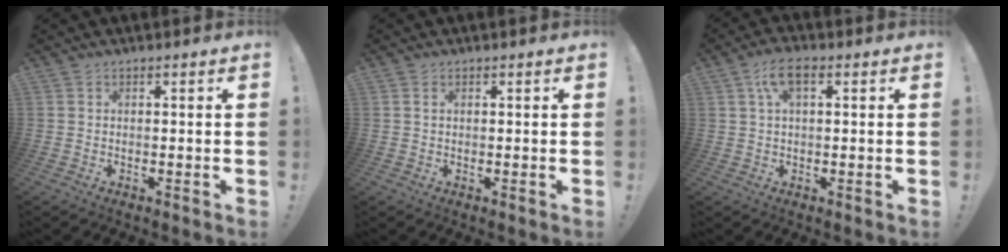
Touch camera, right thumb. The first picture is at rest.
{"total": 0.8, "force": [0.4, 0.6, 0.5], "torque": [-0.009, 0.001, 0.006]}
{"total": 5.9, "force": [2.0, 2.5, 5.0], "torque": [-0.096, 0.008, 0.037]}